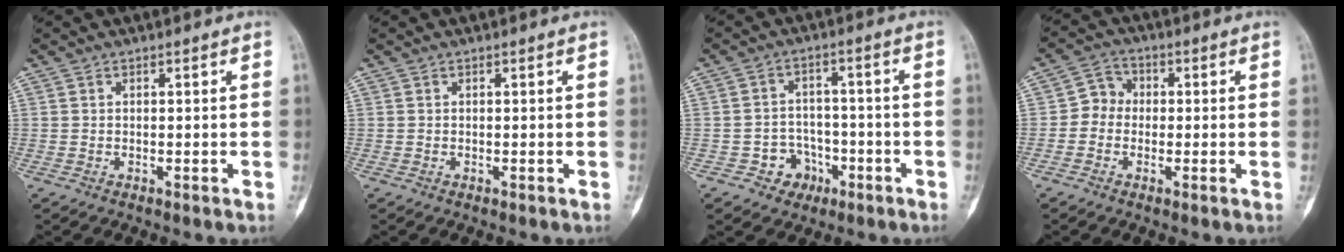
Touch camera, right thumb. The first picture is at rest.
{"total": 0.0}
{"total": 5.9, "force": [-2.9, 5.1, 1.2], "torque": [0.022, 0.031, -0.040]}
{"total": 4.7, "force": [-0.6, 4.2, 2.0], "torque": [-0.012, 0.015, -0.025]}